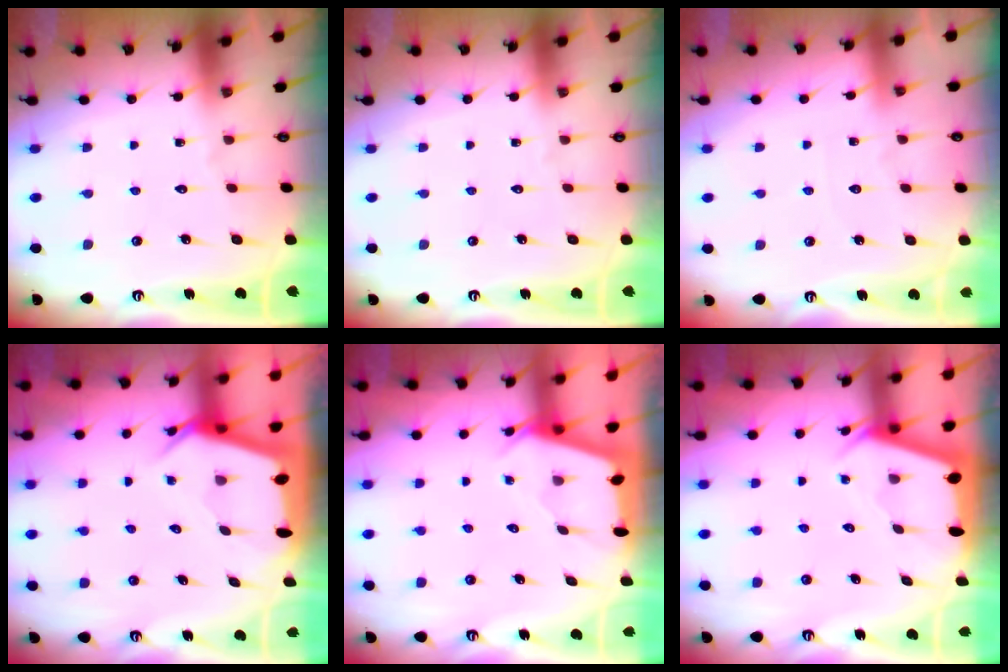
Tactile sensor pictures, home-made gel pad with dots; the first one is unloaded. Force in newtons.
{"total": 0.0}
{"total": 2.1, "press": 2.1, "slide": 0.3}
{"total": 5.7, "press": 5.7, "slide": 0.6}
{"total": 2.4, "press": 2.4, "slide": 0.2}
{"total": 2.4, "press": 2.3, "slide": 0.3}